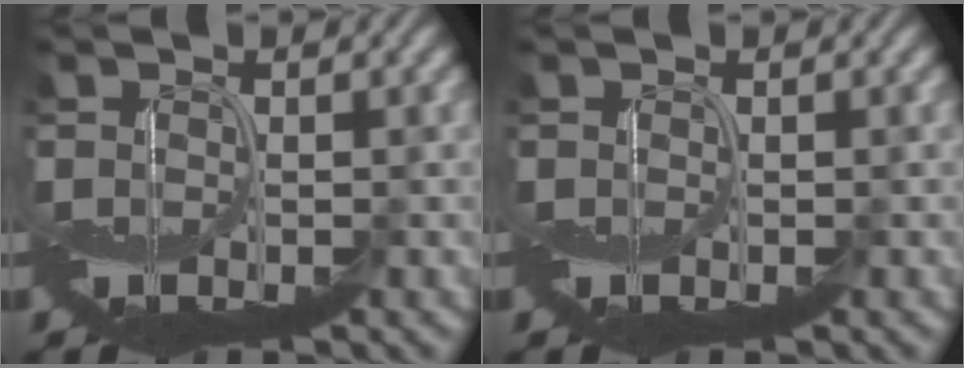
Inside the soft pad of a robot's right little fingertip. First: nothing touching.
{"total": 0.0}